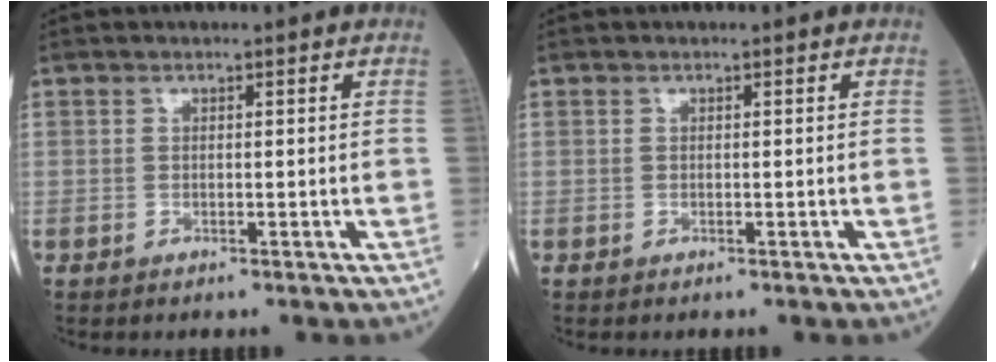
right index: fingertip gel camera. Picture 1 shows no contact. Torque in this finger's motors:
{"motor_torque": [0.00, 0.00, 0.00, 0.00]}